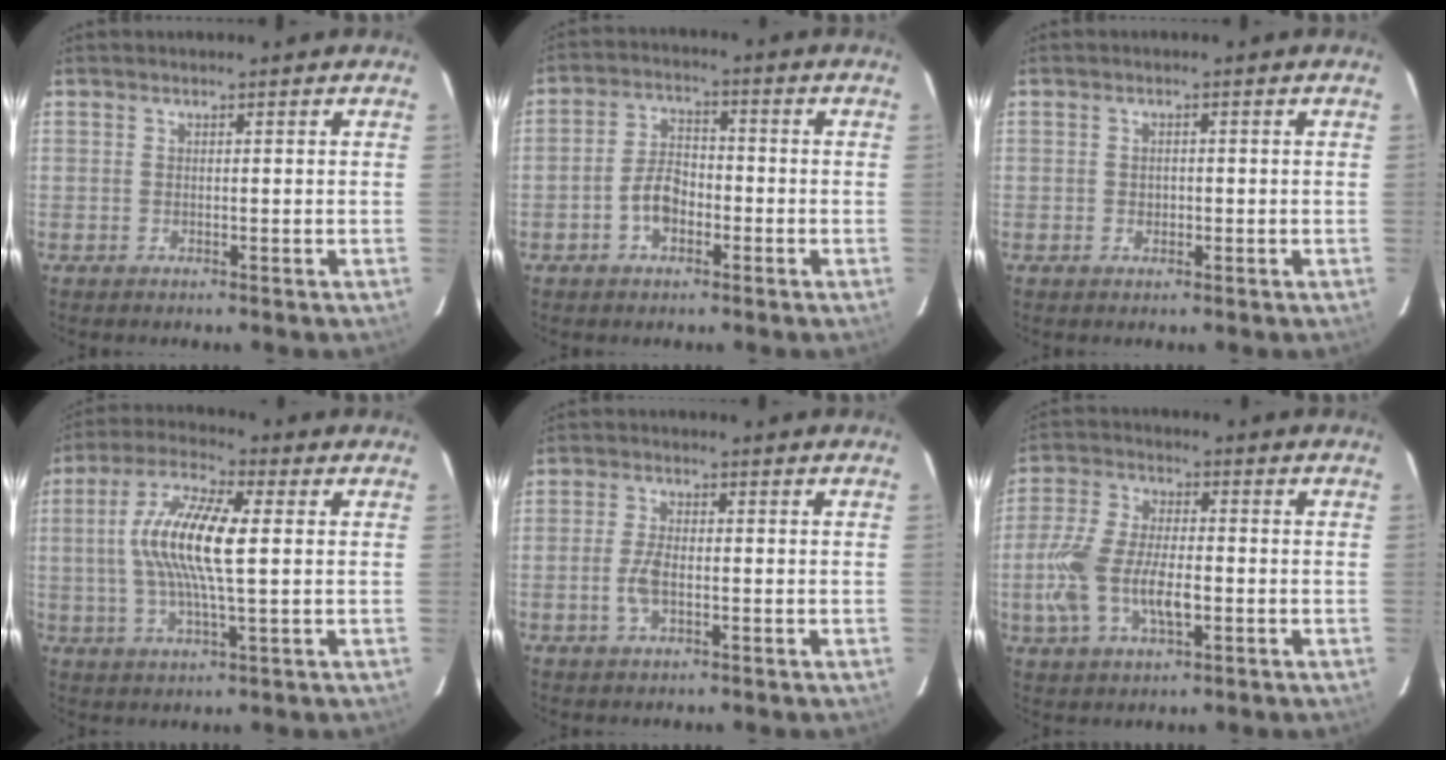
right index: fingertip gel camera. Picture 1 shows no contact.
{"total": 5.9, "force": [-2.5, 3.6, 3.9], "torque": [-0.078, 0.016, -0.042]}
{"total": 1.3, "force": [-0.3, 1.1, 0.6], "torque": [-0.007, 0.002, -0.004]}
{"total": 13.2, "force": [1.2, 3.0, 12.8], "torque": [-0.251, 0.011, 0.016]}
{"total": 4.3, "force": [-1.2, 1.9, 3.6], "torque": [-0.079, 0.001, -0.023]}
{"total": 12.9, "force": [-3.0, 5.8, 11.1], "torque": [-0.243, 0.000, -0.055]}